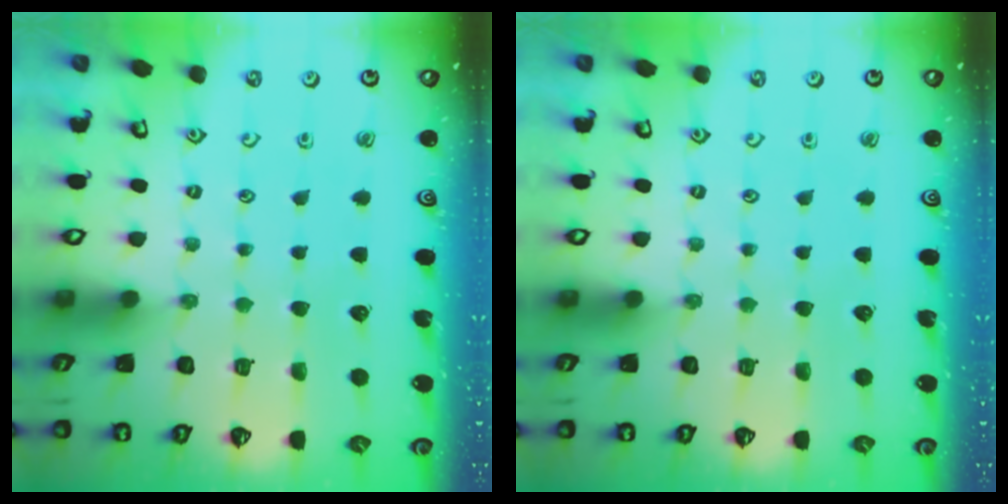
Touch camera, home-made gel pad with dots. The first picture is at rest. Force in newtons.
{"total": 0.0}